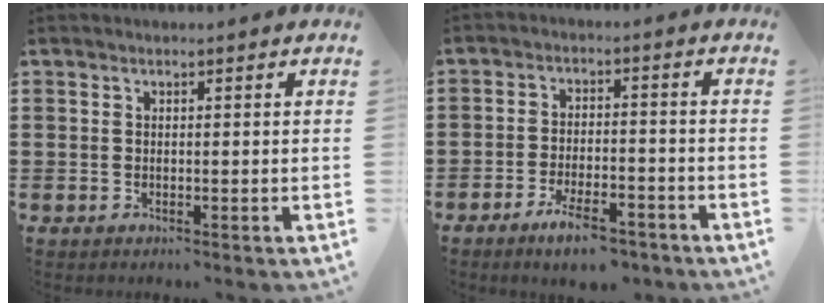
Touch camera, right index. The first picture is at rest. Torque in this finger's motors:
{"motor_torque": [0.76, 0.71, 0.23, 0.05]}